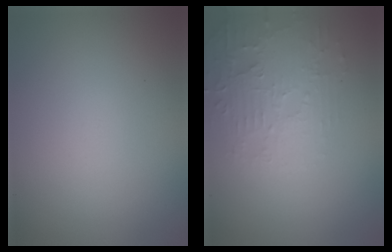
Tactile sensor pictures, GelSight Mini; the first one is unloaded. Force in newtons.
{"total": 3.7, "press": 3.6, "slide": 0.7}